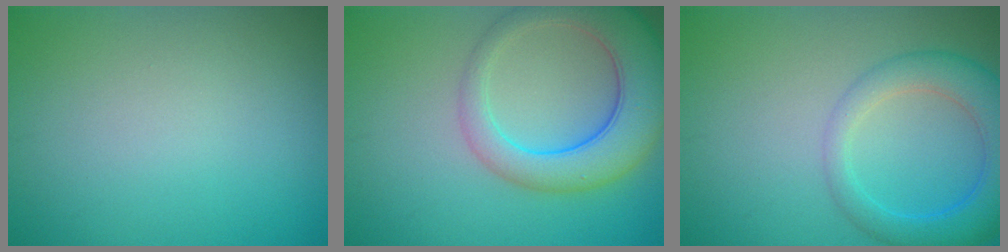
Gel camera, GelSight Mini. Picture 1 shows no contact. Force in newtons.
{"total": 7.3, "press": 7.3, "slide": 0.5}
{"total": 4.2, "press": 4.2, "slide": 0.2}